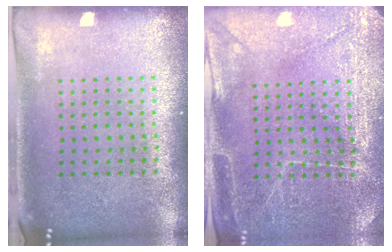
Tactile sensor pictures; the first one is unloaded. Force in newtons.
{"total": 2.9, "press": 2.9, "slide": 0.2}